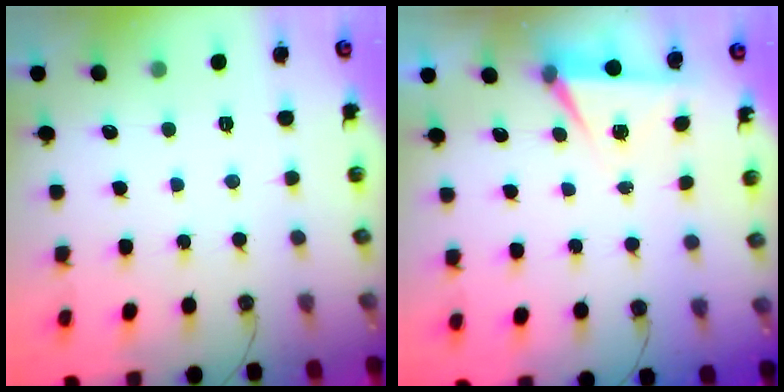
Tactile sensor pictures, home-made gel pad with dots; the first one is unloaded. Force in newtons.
{"total": 5.6, "press": 3.2, "slide": 4.6}